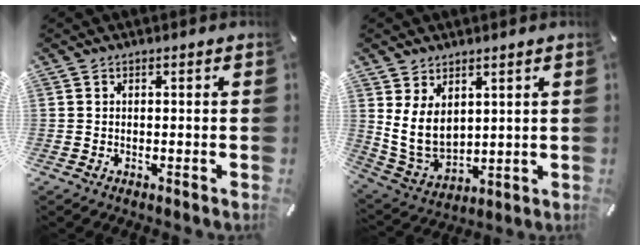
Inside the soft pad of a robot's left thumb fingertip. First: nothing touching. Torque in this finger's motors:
{"motor_torque": [1.60, 1.54, 1.11, -1.16, 0.49]}